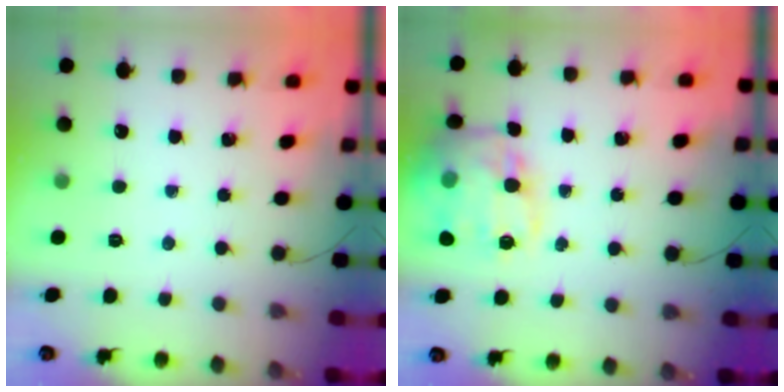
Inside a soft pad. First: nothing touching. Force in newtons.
{"total": 19.5, "press": 19.4, "slide": 2.3}